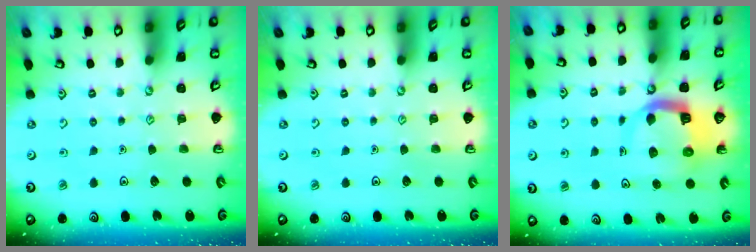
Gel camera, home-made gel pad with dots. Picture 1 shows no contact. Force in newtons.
{"total": 0.0}
{"total": 9.4, "press": 9.3, "slide": 1.3}